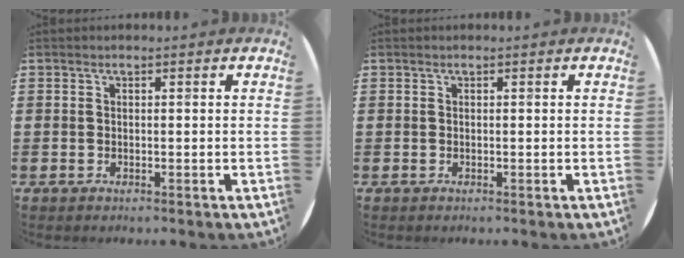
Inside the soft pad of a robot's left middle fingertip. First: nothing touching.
{"total": 0.0}